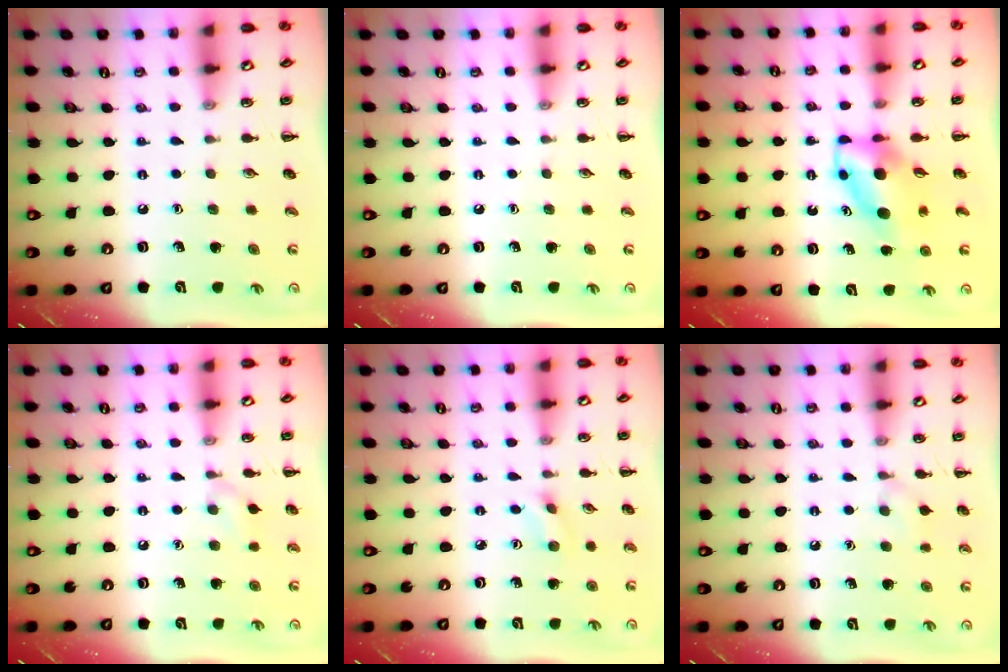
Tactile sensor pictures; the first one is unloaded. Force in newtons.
{"total": 0.0}
{"total": 6.1, "press": 5.9, "slide": 1.6}
{"total": 5.2, "press": 4.8, "slide": 1.9}
{"total": 2.3, "press": 2.1, "slide": 0.8}
{"total": 6.4, "press": 6.1, "slide": 2.0}